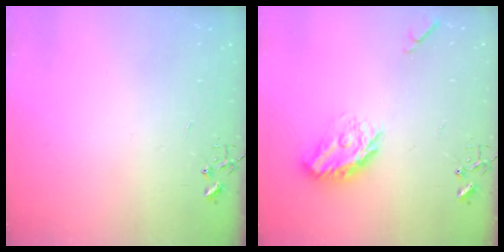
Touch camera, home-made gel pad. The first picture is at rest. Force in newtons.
{"total": 12.2, "press": 12.2, "slide": 0.7}